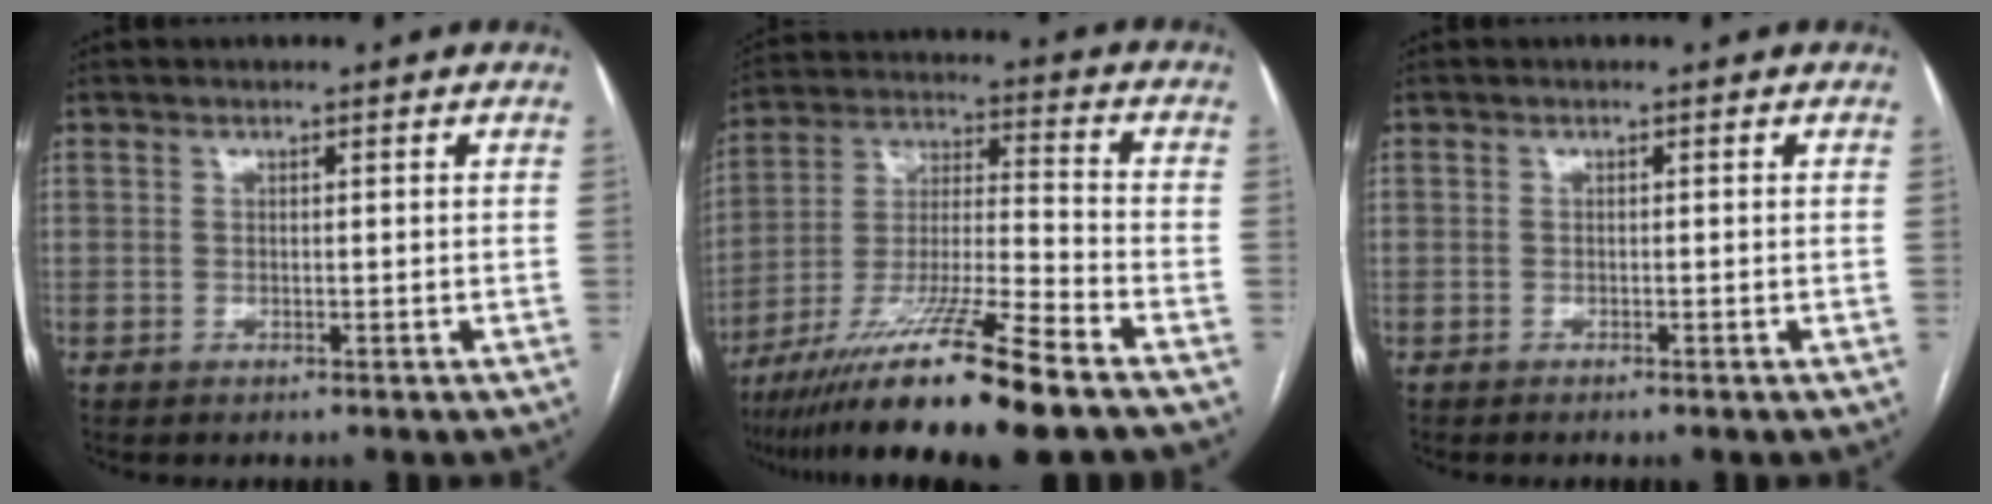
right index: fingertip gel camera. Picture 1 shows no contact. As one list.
[{"total": 16.6, "force": [-12.2, -1.2, 11.2], "torque": [-0.220, -0.030, -0.219]}, {"total": 0.9, "force": [-0.7, -0.1, 0.4], "torque": [-0.007, 0.001, -0.009]}]